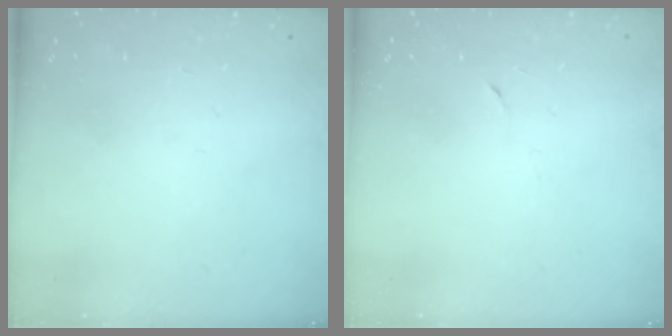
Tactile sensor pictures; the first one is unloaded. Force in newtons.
{"total": 3.3, "press": 3.0, "slide": 1.4}